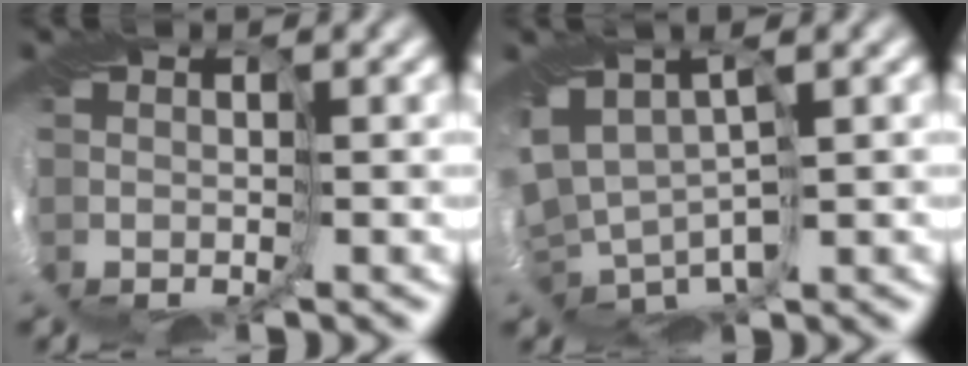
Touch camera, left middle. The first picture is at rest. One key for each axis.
{"total": 3.6, "fx": -0.1, "fy": 2.3, "fz": 2.7, "tx": -0.075, "ty": 0.011, "tz": 0.028}